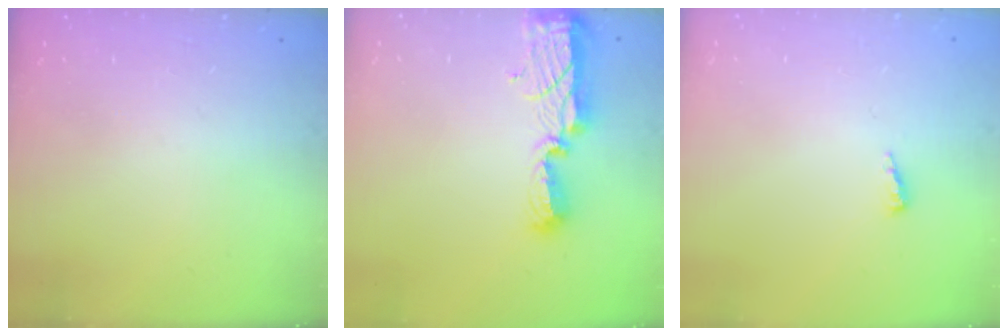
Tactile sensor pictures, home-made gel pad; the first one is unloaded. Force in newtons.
{"total": 8.7, "press": 8.6, "slide": 0.8}
{"total": 2.5, "press": 2.5, "slide": 0.2}